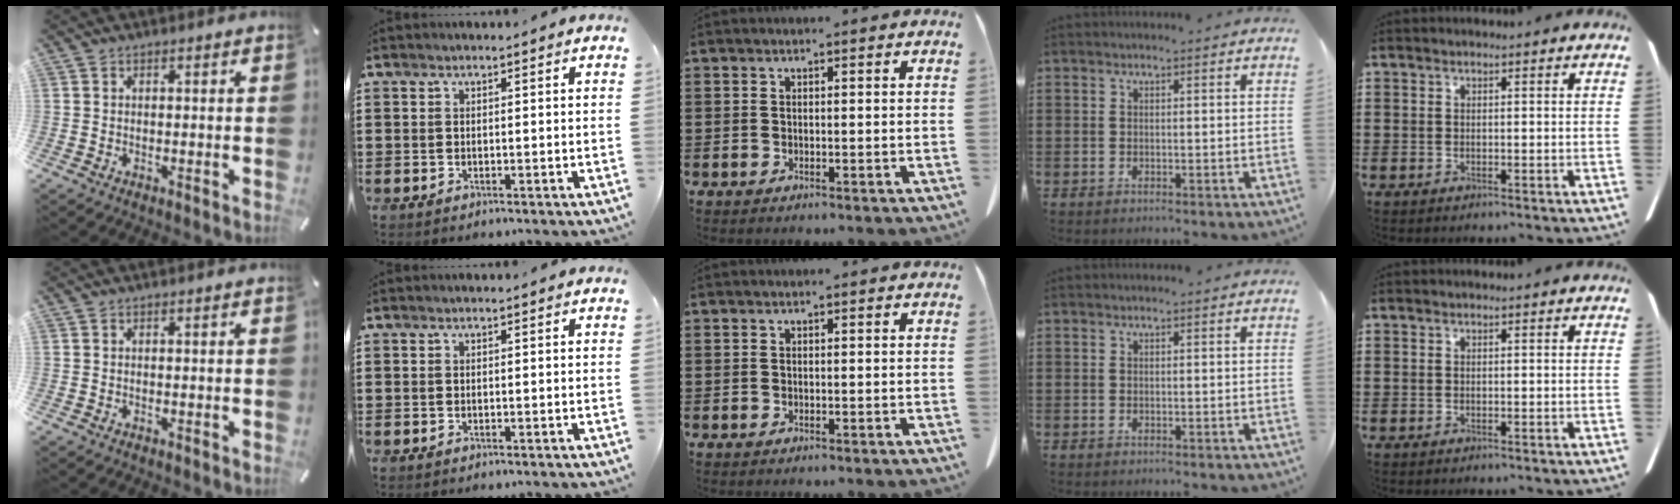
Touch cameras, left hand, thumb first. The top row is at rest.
{}